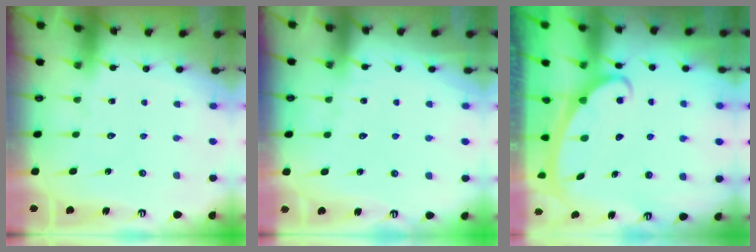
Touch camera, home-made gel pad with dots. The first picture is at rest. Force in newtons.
{"total": 4.0, "press": 4.0, "slide": 0.4}
{"total": 2.3, "press": 2.3, "slide": 0.3}